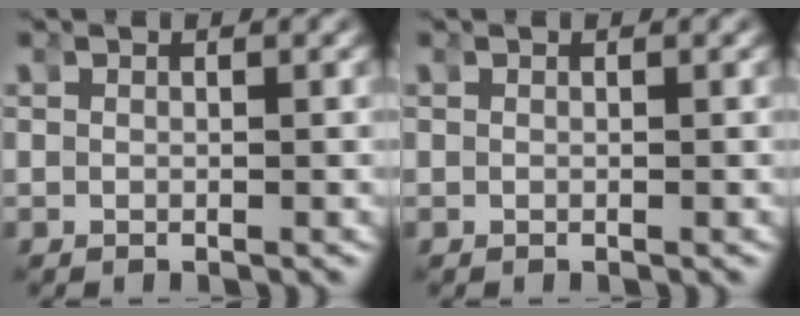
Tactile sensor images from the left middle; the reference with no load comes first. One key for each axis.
{"total": 0.0}